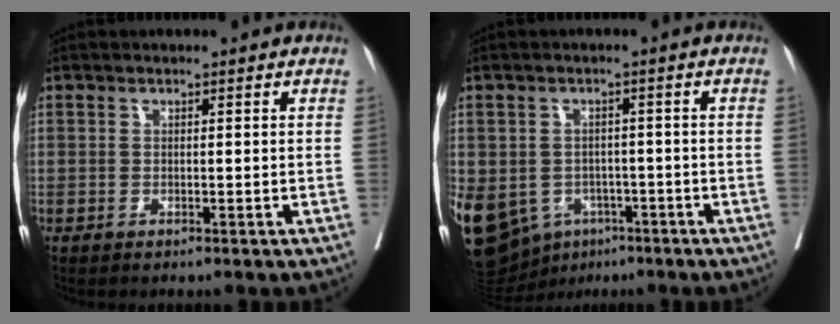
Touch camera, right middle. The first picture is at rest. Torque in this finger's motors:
{"motor_torque": [1.59, -0.55, 1.05, 0.21]}